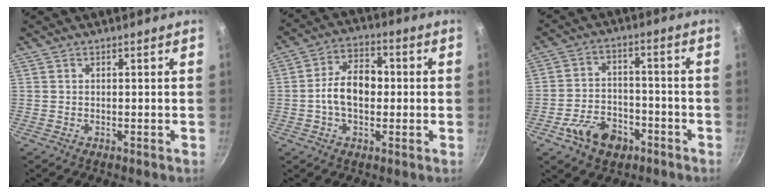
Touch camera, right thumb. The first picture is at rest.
{"total": 9.8, "force": [-0.5, 6.3, 7.5], "torque": [-0.119, 0.025, -0.019]}
{"total": 9.9, "force": [-5.3, 6.5, 5.3], "torque": [-0.067, 0.033, -0.088]}